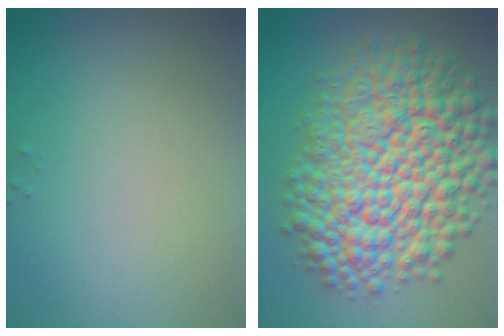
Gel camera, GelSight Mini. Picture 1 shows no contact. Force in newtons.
{"total": 13.8, "press": 13.7, "slide": 0.5}